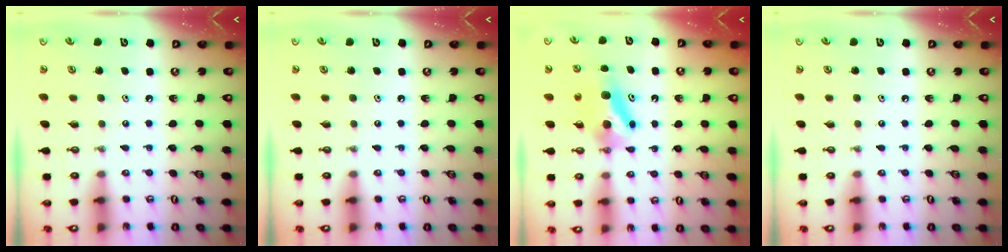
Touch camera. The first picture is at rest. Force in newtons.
{"total": 0.0}
{"total": 7.5, "press": 7.1, "slide": 2.3}
{"total": 0.0}